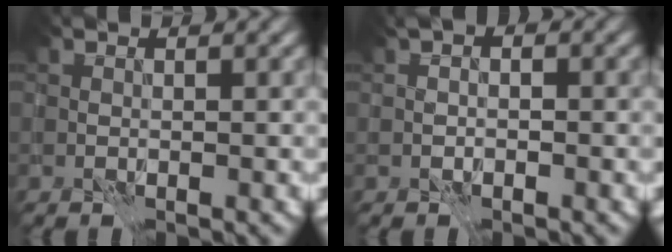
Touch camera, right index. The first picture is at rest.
{"total": 1.1, "force": [-0.2, 0.7, 0.8], "torque": [-0.013, 0.005, -0.008]}